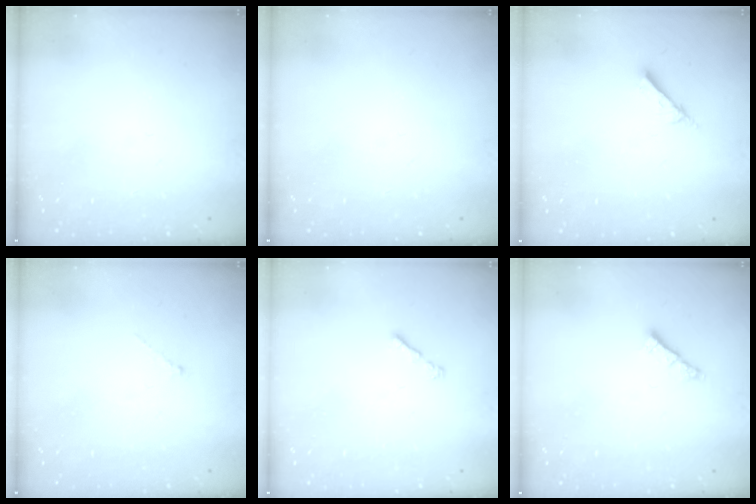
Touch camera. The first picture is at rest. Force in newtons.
{"total": 0.0}
{"total": 2.6, "press": 2.6, "slide": 0.1}
{"total": 0.0}
{"total": 0.9, "press": 0.8, "slide": 0.5}
{"total": 1.2, "press": 1.2, "slide": 0.3}